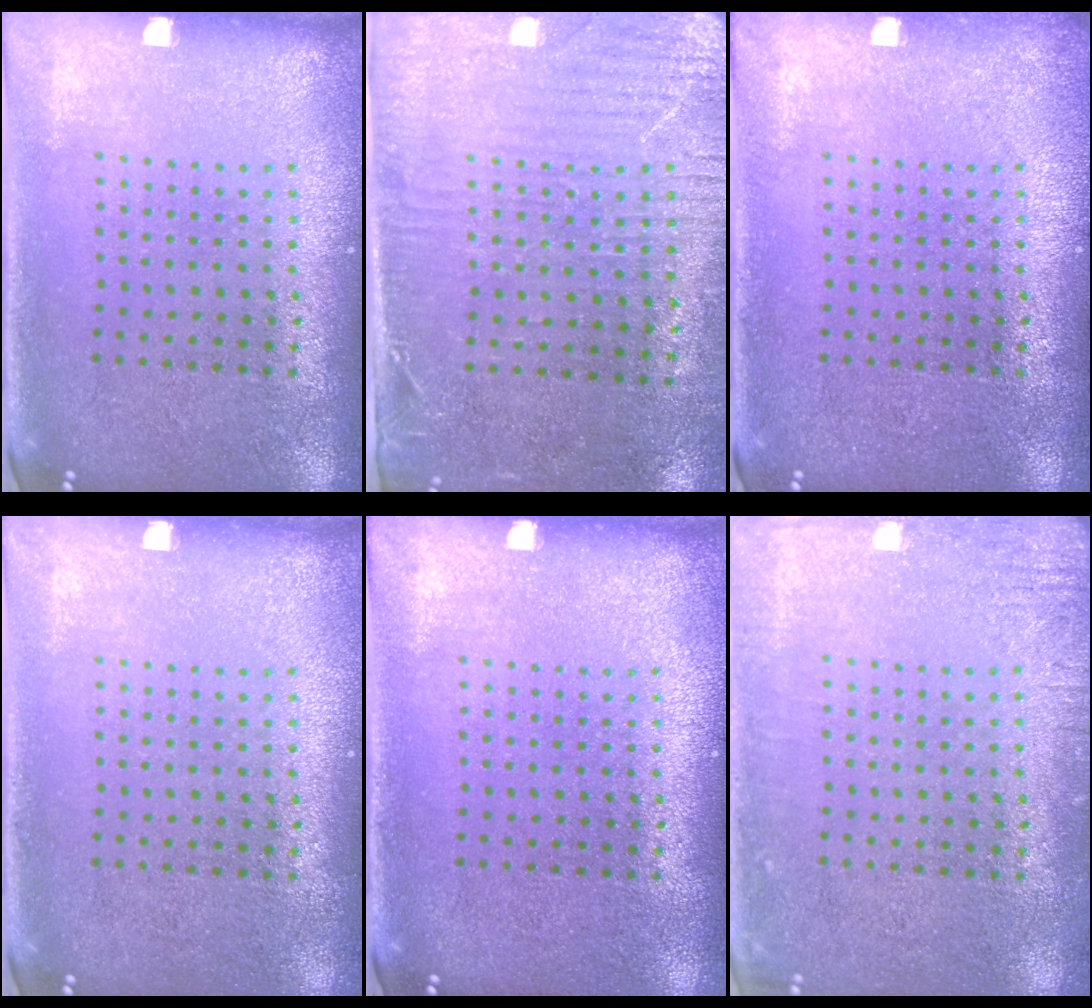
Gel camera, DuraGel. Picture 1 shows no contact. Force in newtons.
{"total": 3.2, "press": 2.8, "slide": 1.6}
{"total": 0.6, "press": 0.6, "slide": 0.2}
{"total": 0.0}
{"total": 0.0}
{"total": 2.3, "press": 2.2, "slide": 0.3}